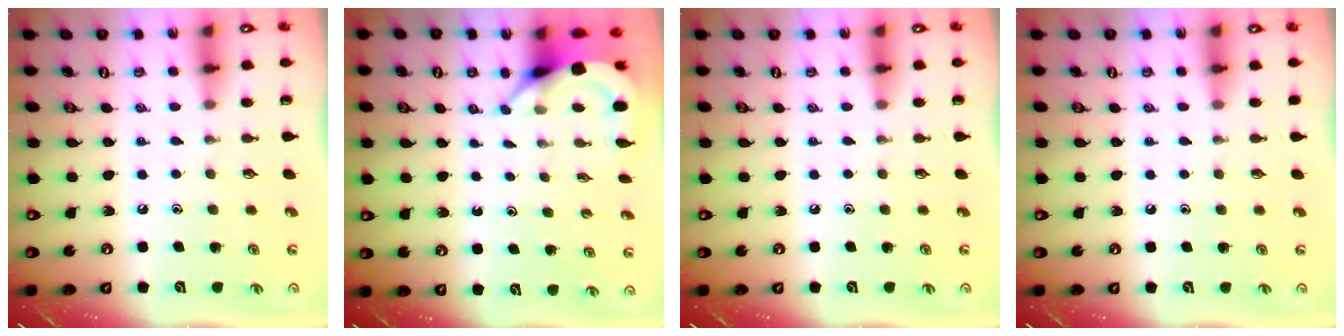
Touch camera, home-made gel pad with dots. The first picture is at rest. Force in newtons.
{"total": 3.9, "press": 3.9, "slide": 0.1}
{"total": 0.0}
{"total": 2.7, "press": 2.6, "slide": 0.4}